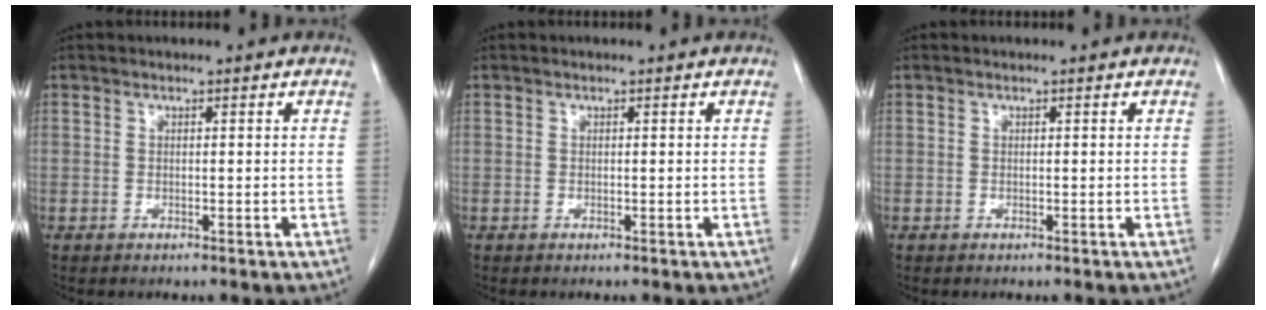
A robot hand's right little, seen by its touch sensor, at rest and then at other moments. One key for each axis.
{"total": 0.0}
{"total": 0.0}